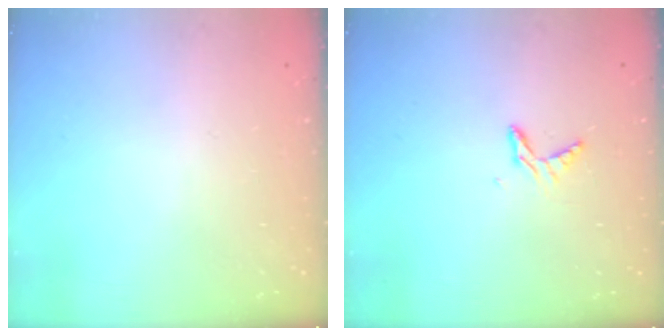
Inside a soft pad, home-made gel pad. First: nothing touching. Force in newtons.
{"total": 5.5, "press": 5.4, "slide": 0.5}